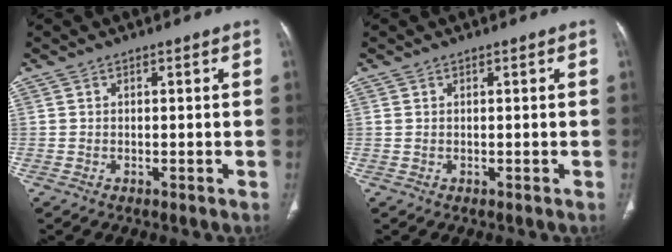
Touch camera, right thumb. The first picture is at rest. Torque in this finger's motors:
{"motor_torque": [-0.06, -0.20, -0.35, 0.22, 0.04]}